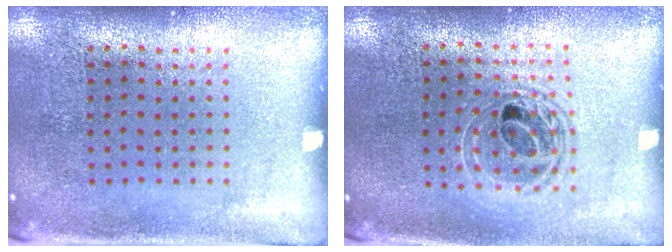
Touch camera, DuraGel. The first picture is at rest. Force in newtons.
{"total": 1.7, "press": 1.4, "slide": 0.9}